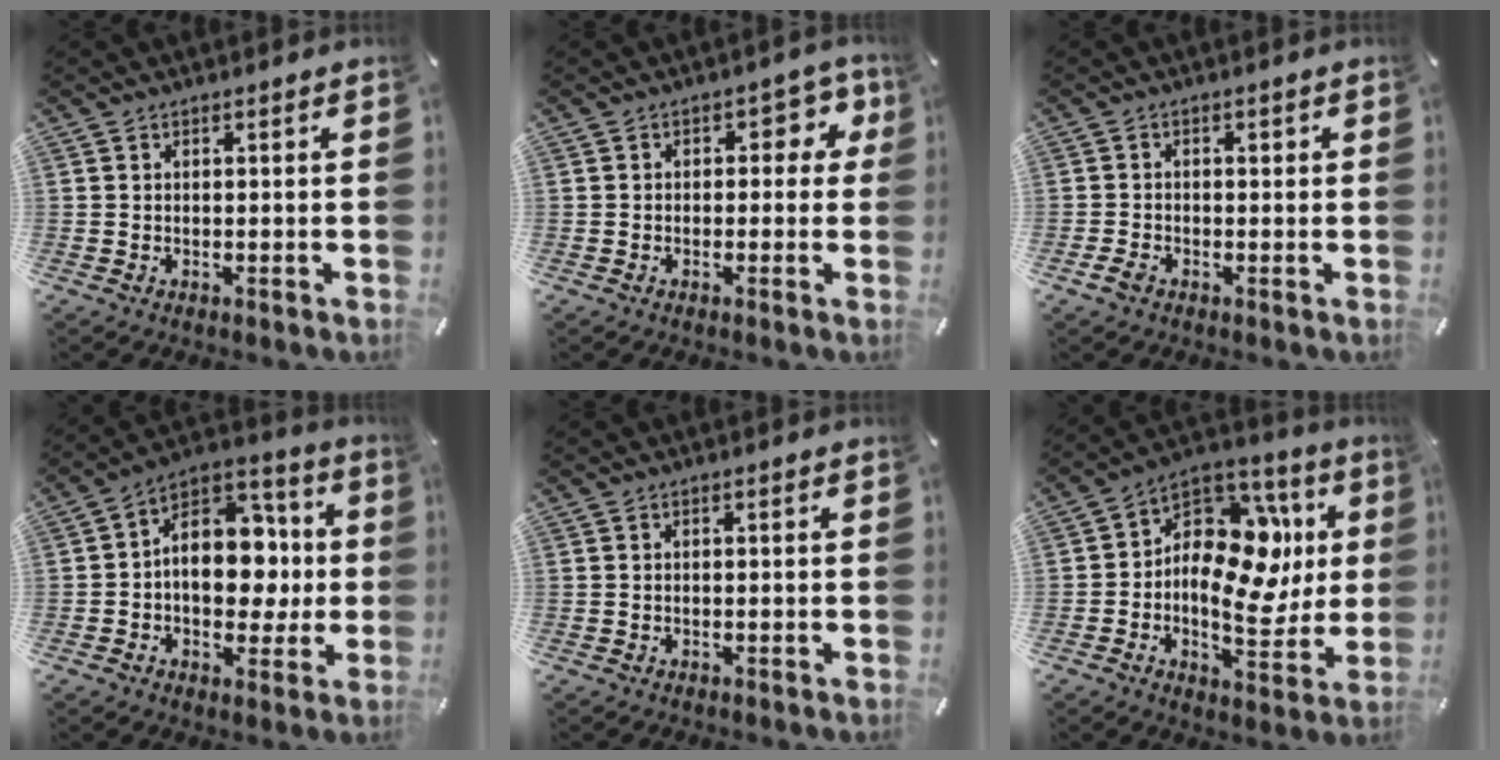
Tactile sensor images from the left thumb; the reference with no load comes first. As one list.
[{"total": 5.8, "force": [1.0, 3.9, 4.2], "torque": [-0.045, 0.005, 0.008]}, {"total": 2.3, "force": [-0.9, 1.8, 1.1], "torque": [-0.021, 0.007, -0.017]}, {"total": 14.4, "force": [-0.3, 10.9, 9.3], "torque": [-0.128, -0.007, -0.003]}, {"total": 0.0}, {"total": 18.0, "force": [1.1, 12.3, 13.2], "torque": [-0.205, -0.018, 0.023]}]